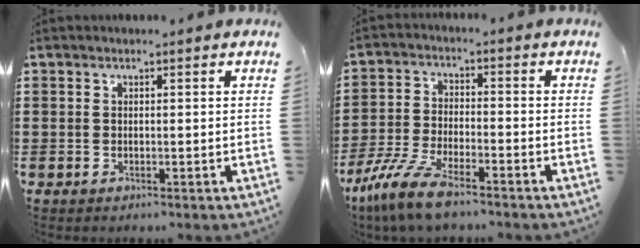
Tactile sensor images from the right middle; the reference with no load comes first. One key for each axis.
{"total": 8.1, "fx": -6.3, "fy": 1.4, "fz": 4.8, "tx": -0.121, "ty": -0.008, "tz": -0.128}